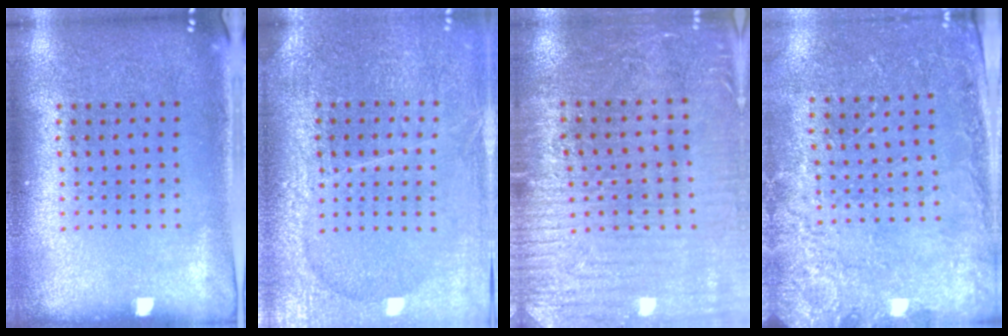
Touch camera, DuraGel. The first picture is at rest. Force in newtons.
{"total": 3.5, "press": 3.2, "slide": 1.4}
{"total": 3.1, "press": 3.1, "slide": 0.6}
{"total": 2.4, "press": 2.4, "slide": 0.6}